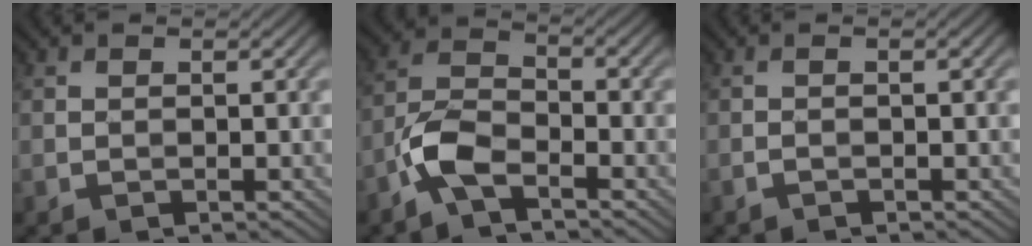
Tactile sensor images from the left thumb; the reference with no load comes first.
{"total": 5.8, "force": [-3.7, 2.2, 4.0], "torque": [-0.088, 0.004, -0.089]}
{"total": 1.8, "force": [-0.2, 0.2, 1.7], "torque": [-0.028, 0.006, -0.010]}